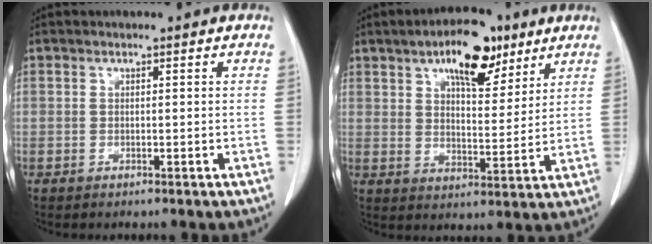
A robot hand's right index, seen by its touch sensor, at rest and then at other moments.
{"total": 11.7, "force": [7.0, 4.4, 8.3], "torque": [-0.127, 0.009, 0.110]}